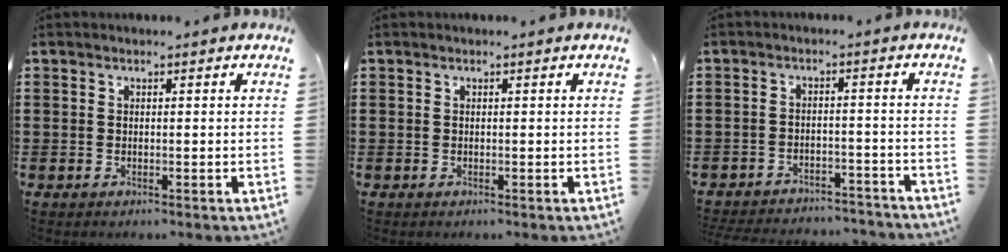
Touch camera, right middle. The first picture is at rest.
{"total": 0.0}
{"total": 3.7, "force": [-3.7, 0.3, 0.2], "torque": [-0.007, 0.002, -0.078]}